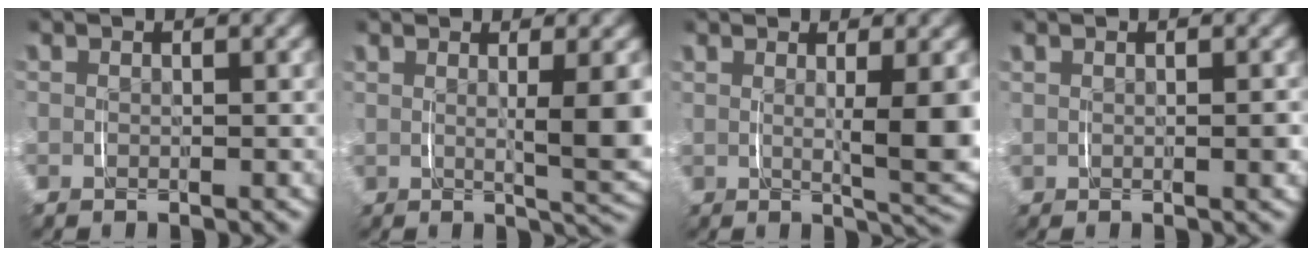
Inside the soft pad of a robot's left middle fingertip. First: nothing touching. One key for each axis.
{"total": 5.3, "fx": 1.2, "fy": 1.5, "fz": 4.9, "tx": -0.060, "ty": -0.002, "tz": 0.021}
{"total": 5.9, "fx": 1.3, "fy": 1.8, "fz": 5.4, "tx": -0.066, "ty": -0.004, "tz": 0.024}
{"total": 1.1, "fx": 0.3, "fy": 0.6, "fz": 0.8, "tx": -0.014, "ty": 0.005, "tz": 0.003}